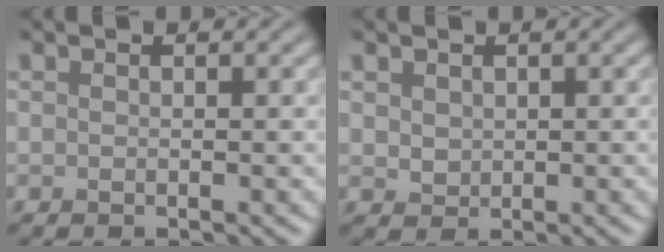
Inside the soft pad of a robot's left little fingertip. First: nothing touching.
{"total": 1.2, "force": [0.6, 0.9, 0.4], "torque": [-0.009, -0.002, 0.016]}